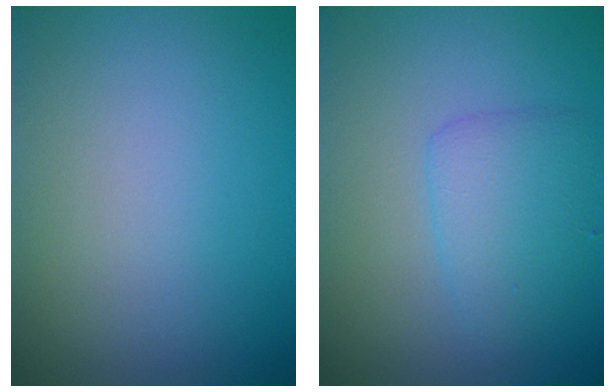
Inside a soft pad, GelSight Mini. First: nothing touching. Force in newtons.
{"total": 2.8, "press": 2.8, "slide": 0.1}